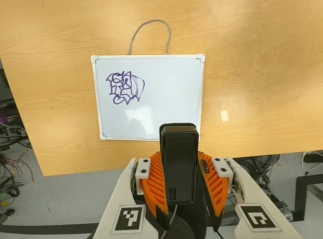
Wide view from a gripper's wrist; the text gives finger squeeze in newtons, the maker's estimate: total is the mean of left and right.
{"total": 4.3, "left": 3.1, "right": 5.6}